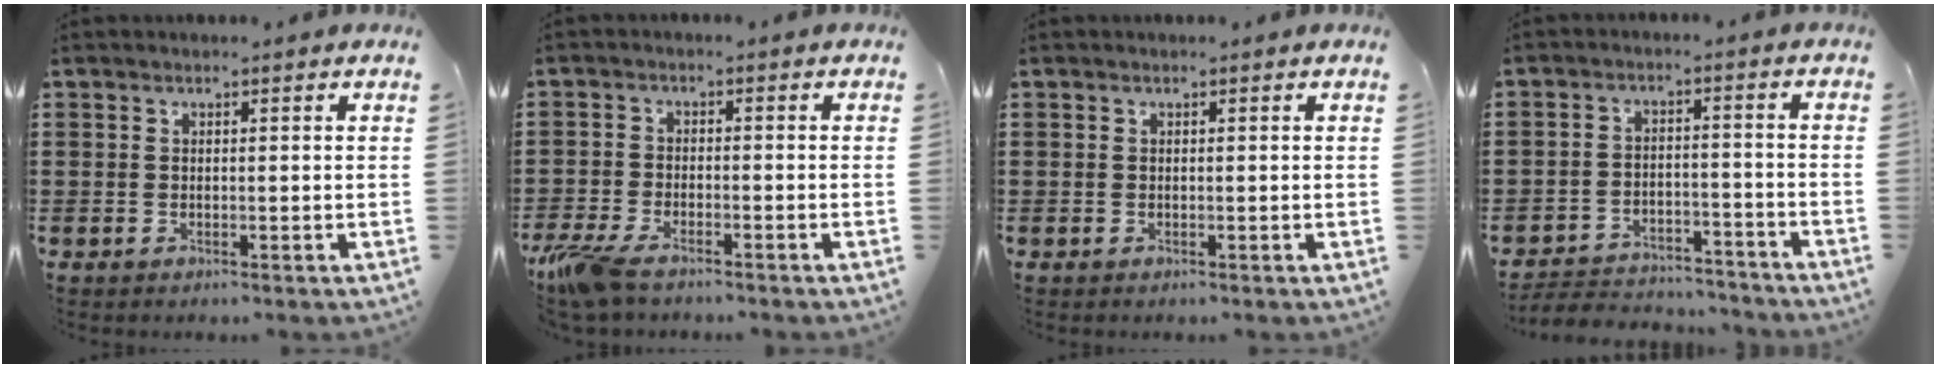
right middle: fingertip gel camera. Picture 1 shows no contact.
{"total": 5.2, "force": [-3.9, 1.3, 3.2], "torque": [-0.095, -0.013, -0.082]}
{"total": 0.0}
{"total": 4.4, "force": [-4.3, 1.1, 0.1], "torque": [-0.013, 0.008, -0.093]}